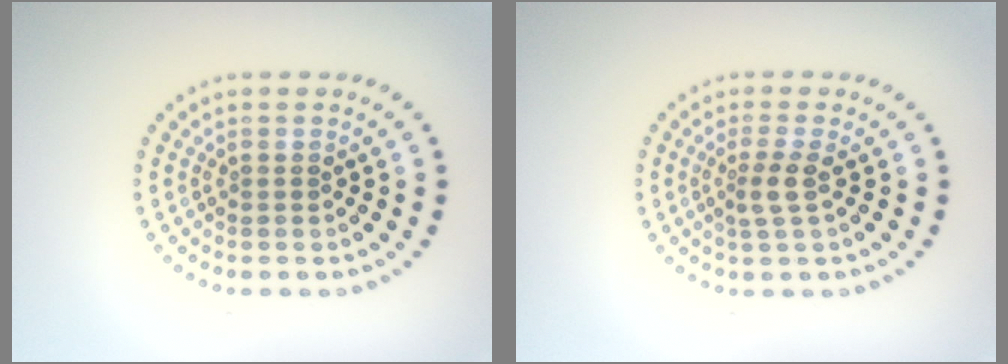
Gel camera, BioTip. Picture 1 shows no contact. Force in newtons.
{"total": 2.0, "press": 1.6, "slide": 1.2}